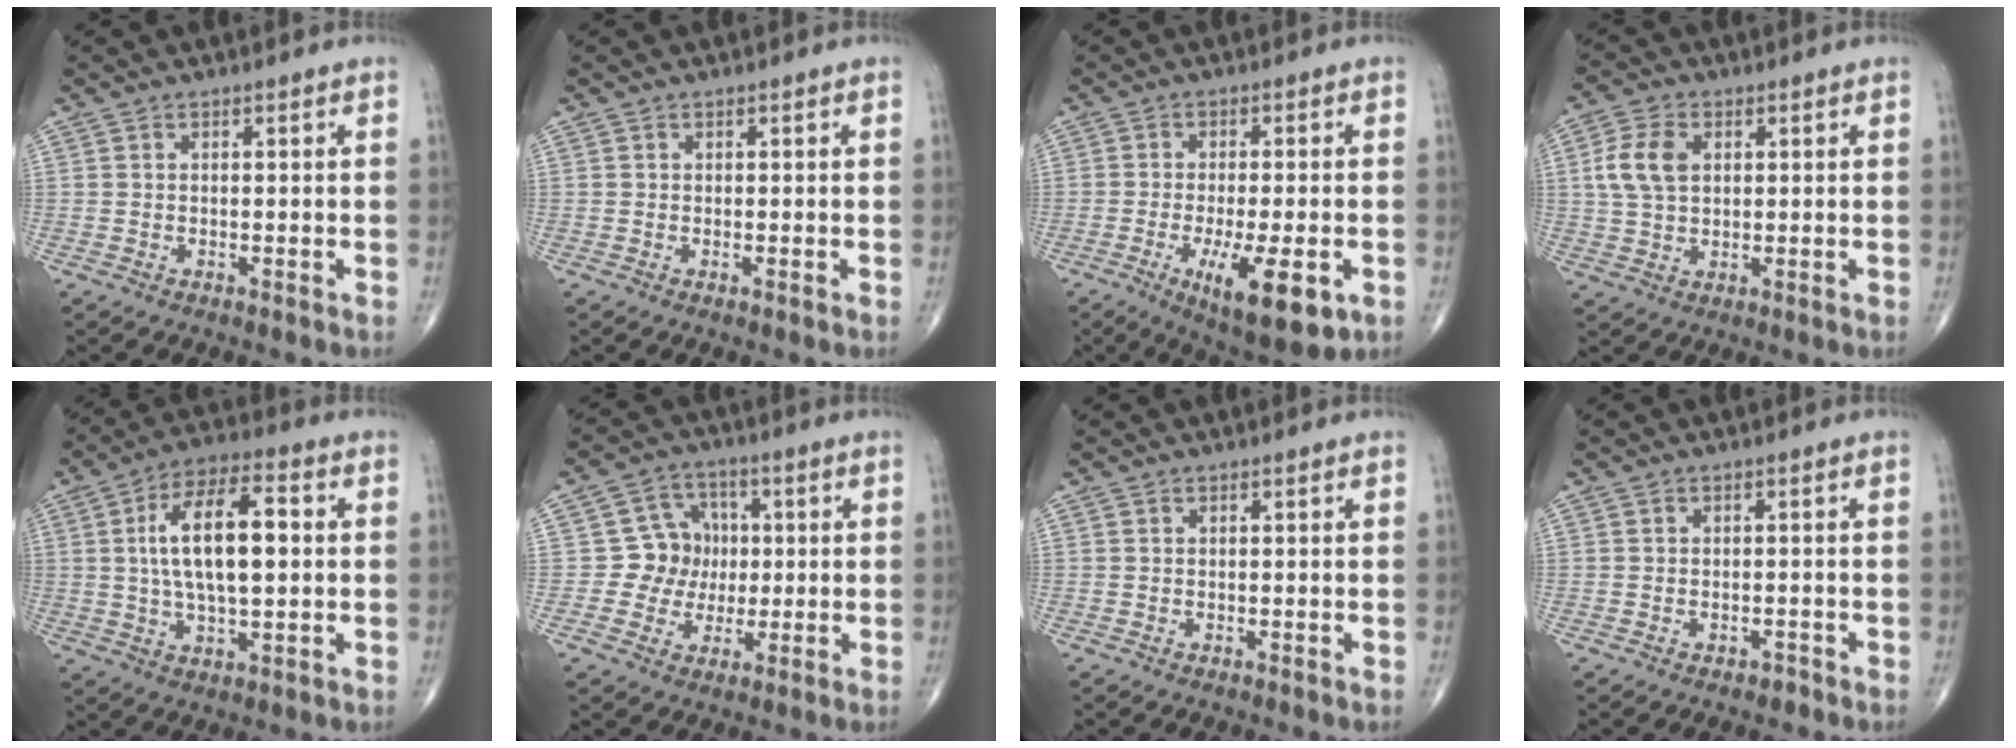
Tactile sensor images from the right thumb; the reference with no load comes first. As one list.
[{"total": 0.0}, {"total": 12.6, "force": [-4.5, 3.9, 11.1], "torque": [-0.173, -0.014, -0.061]}, {"total": 7.4, "force": [1.7, 4.9, 5.3], "torque": [-0.107, 0.003, 0.032]}, {"total": 15.1, "force": [1.7, 6.4, 13.5], "torque": [-0.228, 0.014, 0.025]}, {"total": 8.0, "force": [0.0, 7.6, 2.4], "torque": [0.008, 0.017, -0.007]}, {"total": 0.0}, {"total": 1.1, "force": [-0.8, 0.7, 0.4], "torque": [-0.003, 0.007, -0.012]}]